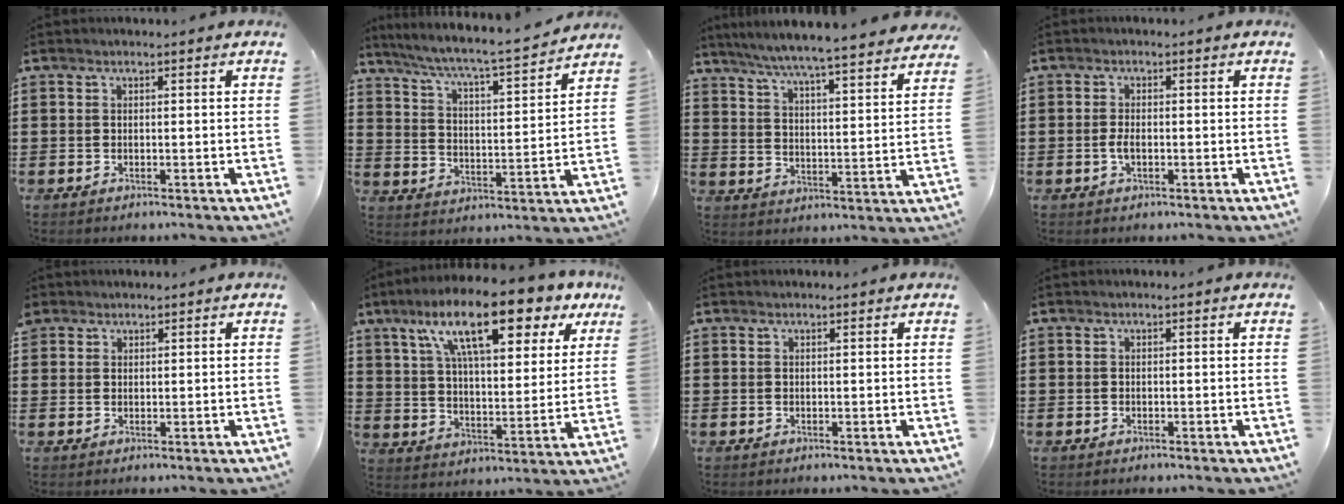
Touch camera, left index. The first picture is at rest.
{"total": 5.3, "force": [4.8, -0.2, 2.3], "torque": [-0.067, -0.038, 0.071]}
{"total": 5.6, "force": [5.2, -0.9, 1.9], "torque": [-0.061, -0.043, 0.082]}
{"total": 2.0, "force": [-0.6, 0.9, 1.7], "torque": [-0.048, -0.005, -0.016]}
{"total": 1.6, "force": [1.4, 0.9, -0.1], "torque": [-0.004, 0.006, 0.028]}
{"total": 16.4, "force": [10.4, 4.0, 12.0], "torque": [-0.218, -0.033, 0.167]}
{"total": 0.0}
{"total": 0.0}